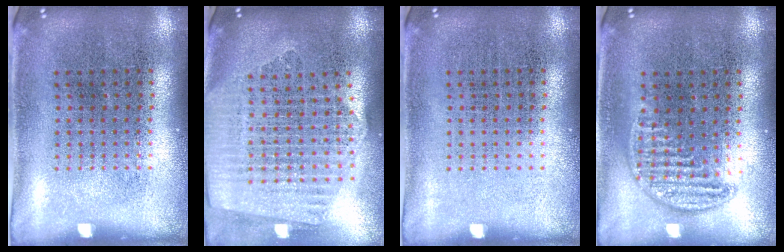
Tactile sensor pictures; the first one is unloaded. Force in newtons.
{"total": 2.4, "press": 2.2, "slide": 1.1}
{"total": 0.0}
{"total": 1.0, "press": 0.9, "slide": 0.1}